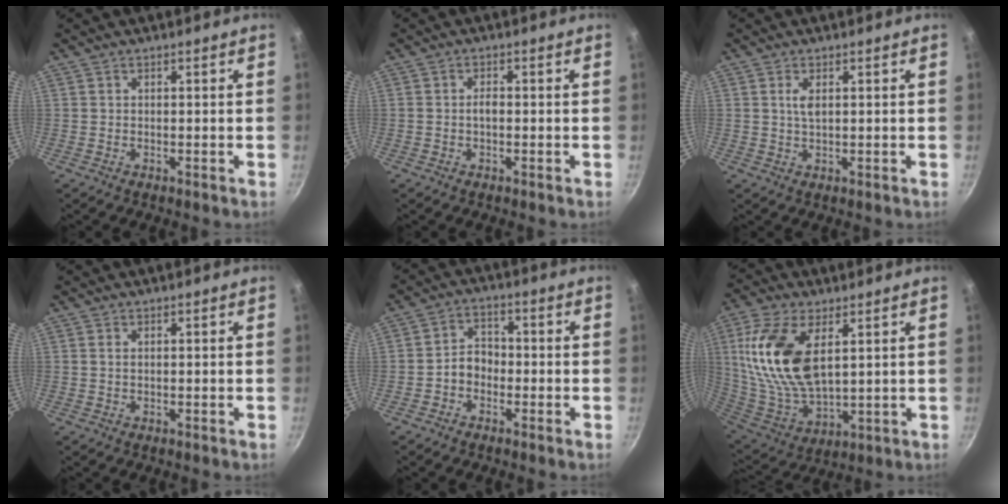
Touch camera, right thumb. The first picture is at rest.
{"total": 1.7, "force": [-0.3, 0.9, 1.4], "torque": [-0.021, 0.009, -0.007]}
{"total": 2.4, "force": [0.7, 1.0, 2.1], "torque": [-0.039, -0.002, 0.014]}
{"total": 0.8, "force": [0.2, 0.4, 0.7], "torque": [-0.013, 0.000, 0.003]}
{"total": 4.7, "force": [-1.6, 3.6, 2.5], "torque": [-0.017, 0.028, -0.036]}
{"total": 18.7, "force": [5.3, 9.7, 15.1], "torque": [-0.299, -0.022, 0.111]}